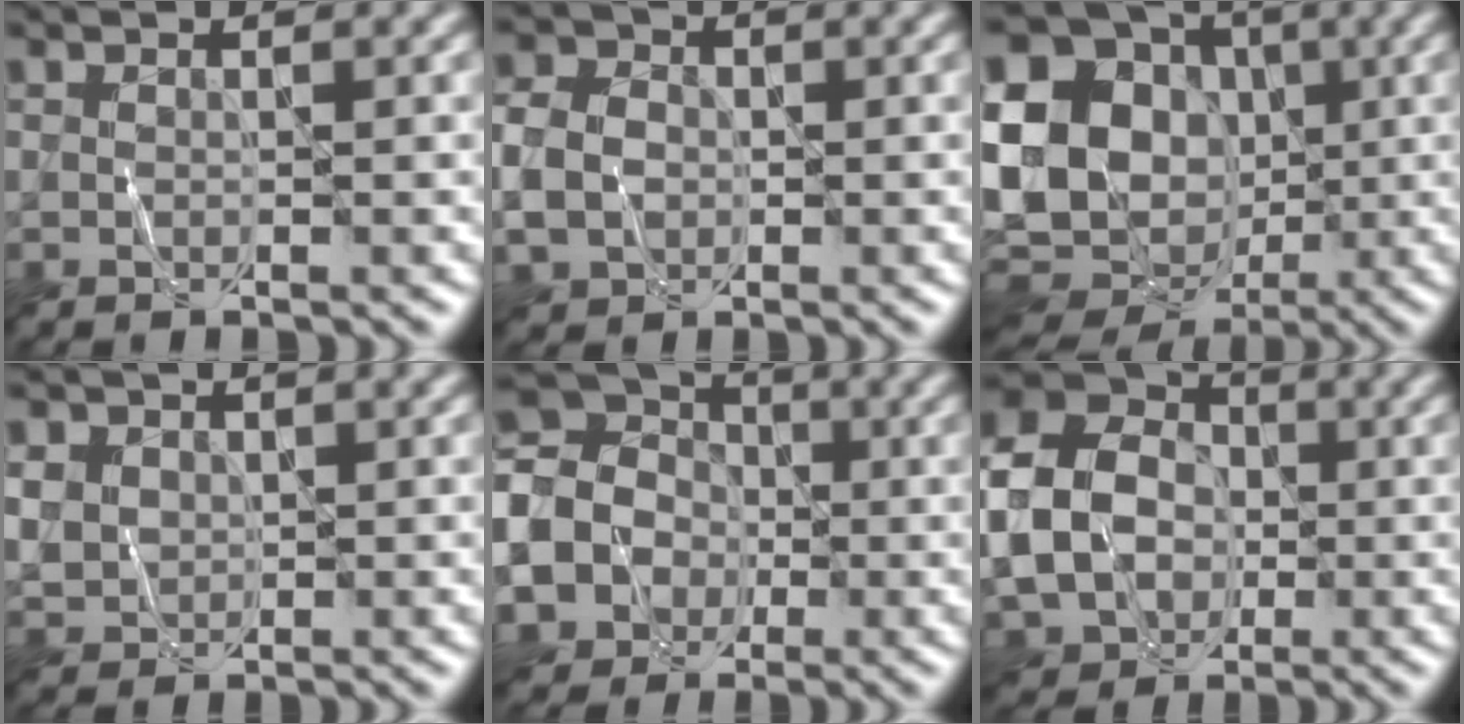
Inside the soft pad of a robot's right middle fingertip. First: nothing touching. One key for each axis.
{"total": 5.0, "fx": -0.5, "fy": 4.1, "fz": 2.8, "tx": -0.062, "ty": 0.000, "tz": -0.013}
{"total": 21.3, "fx": 0.9, "fy": 18.6, "fz": 10.4, "tx": -0.236, "ty": 0.033, "tz": -0.015}
{"total": 3.3, "fx": 1.0, "fy": 2.9, "fz": 1.3, "tx": -0.048, "ty": 0.003, "tz": 0.028}
{"total": 15.7, "fx": -3.4, "fy": 14.4, "fz": 5.2, "tx": -0.170, "ty": -0.008, "tz": -0.097}
{"total": 11.1, "fx": -0.8, "fy": 9.0, "fz": 6.5, "tx": -0.136, "ty": -0.004, "tz": -0.023}